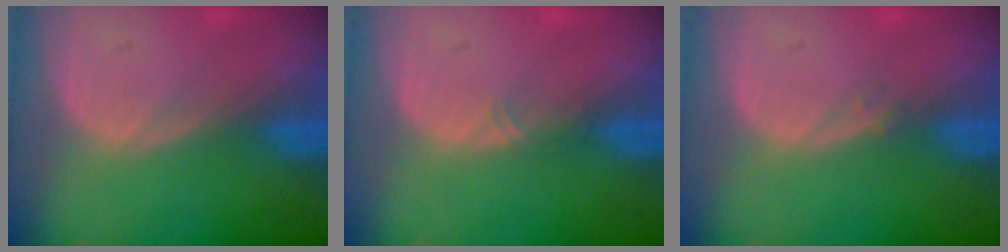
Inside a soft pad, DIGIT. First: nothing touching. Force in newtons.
{"total": 0.8, "press": 0.7, "slide": 0.4}
{"total": 0.6, "press": 0.5, "slide": 0.3}